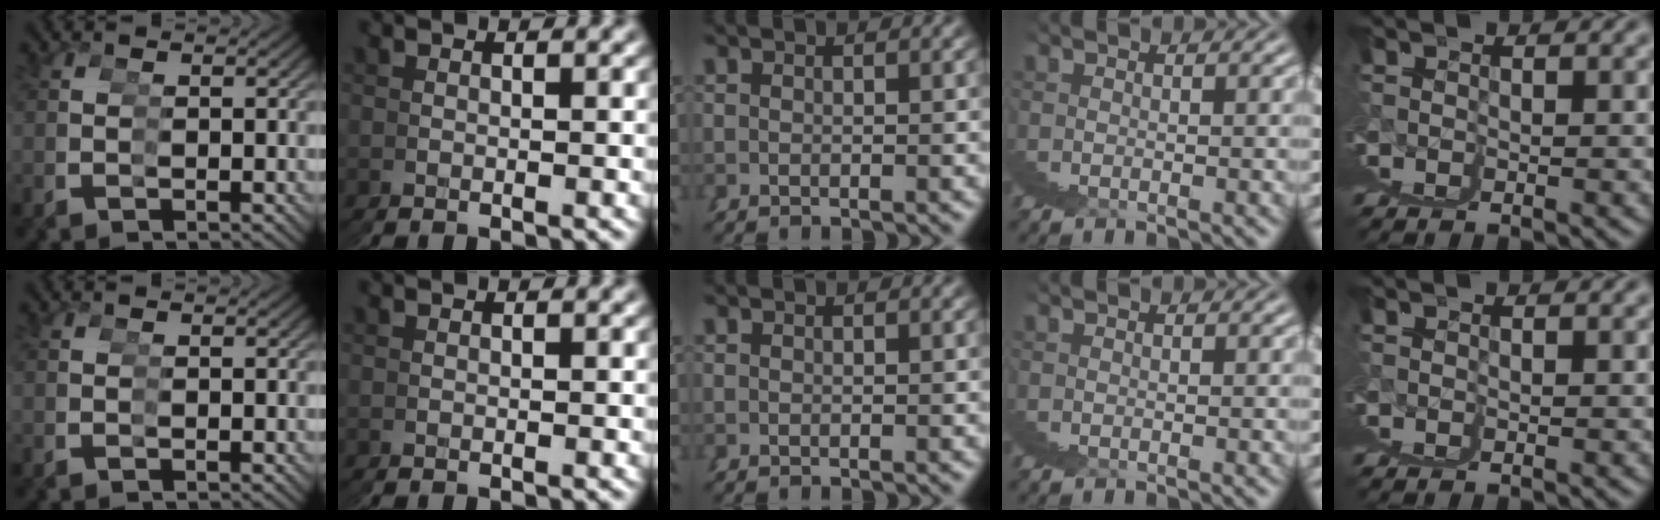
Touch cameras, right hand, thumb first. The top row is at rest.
{}